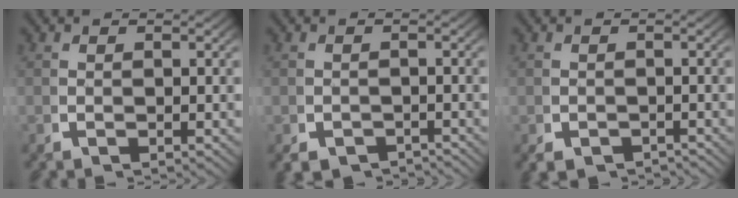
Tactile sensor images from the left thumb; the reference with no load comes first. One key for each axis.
{"total": 2.8, "fx": -2.6, "fy": 1.1, "fz": 0.4, "tx": -0.002, "ty": -0.011, "tz": -0.042}
{"total": 2.2, "fx": -2.0, "fy": 0.8, "fz": 0.4, "tx": -0.003, "ty": -0.007, "tz": -0.033}